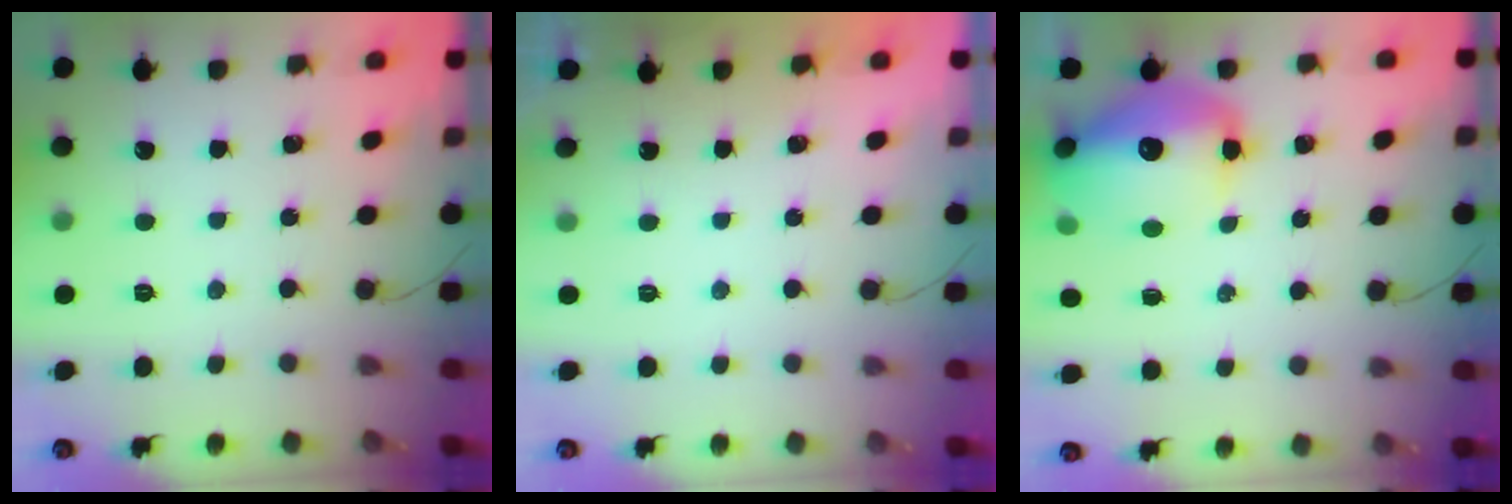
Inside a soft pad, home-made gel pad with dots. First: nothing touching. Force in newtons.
{"total": 0.0}
{"total": 16.2, "press": 15.6, "slide": 4.1}